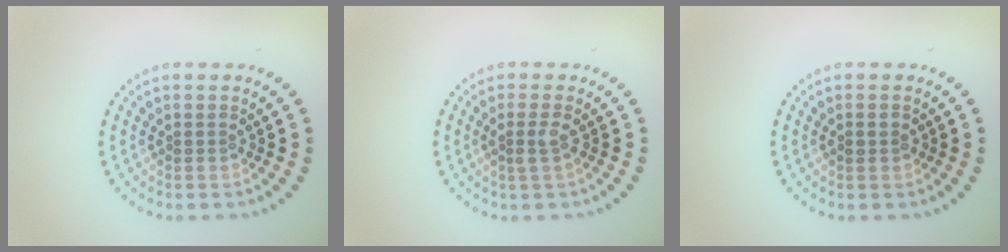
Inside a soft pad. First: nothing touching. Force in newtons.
{"total": 1.4, "press": 1.1, "slide": 0.8}
{"total": 1.0, "press": 1.0, "slide": 0.1}